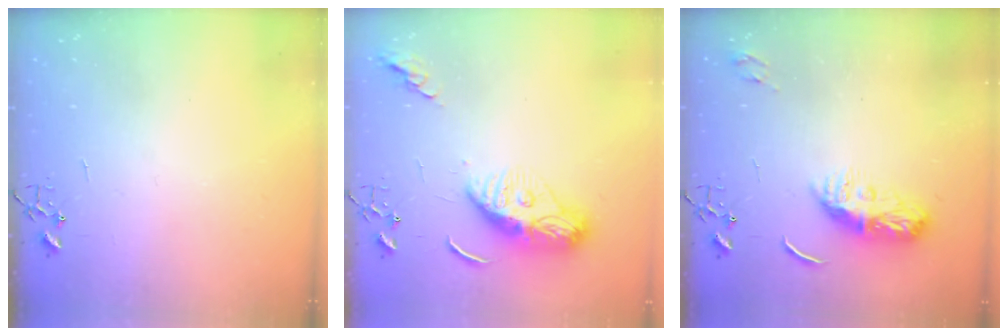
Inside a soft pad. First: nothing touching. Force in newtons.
{"total": 11.6, "press": 11.6, "slide": 1.0}
{"total": 9.4, "press": 9.4, "slide": 0.4}